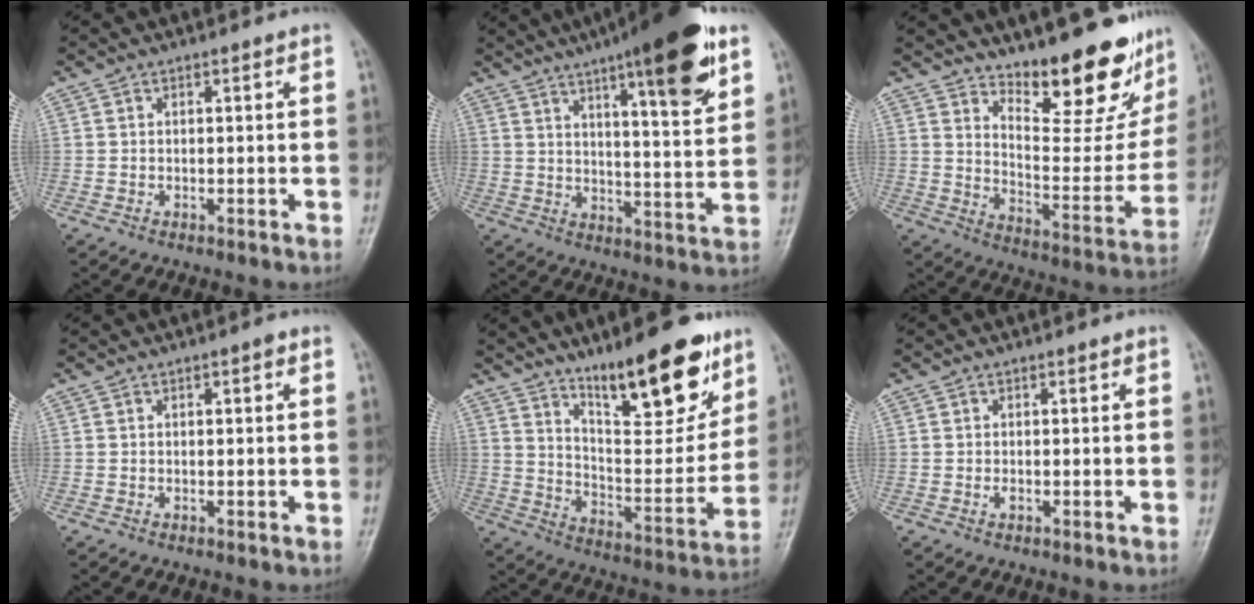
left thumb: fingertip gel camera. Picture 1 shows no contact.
{"total": 18.7, "force": [10.9, 3.6, 14.8], "torque": [-0.194, -0.046, 0.159]}
{"total": 18.9, "force": [14.7, 6.1, 10.2], "torque": [-0.100, -0.117, 0.216]}
{"total": 0.7, "force": [0.3, 0.2, 0.6], "torque": [-0.009, 0.001, 0.001]}
{"total": 20.0, "force": [13.3, 6.2, 13.6], "torque": [-0.153, -0.083, 0.217]}
{"total": 0.7, "force": [0.0, 0.4, 0.6], "torque": [-0.010, 0.001, 0.001]}